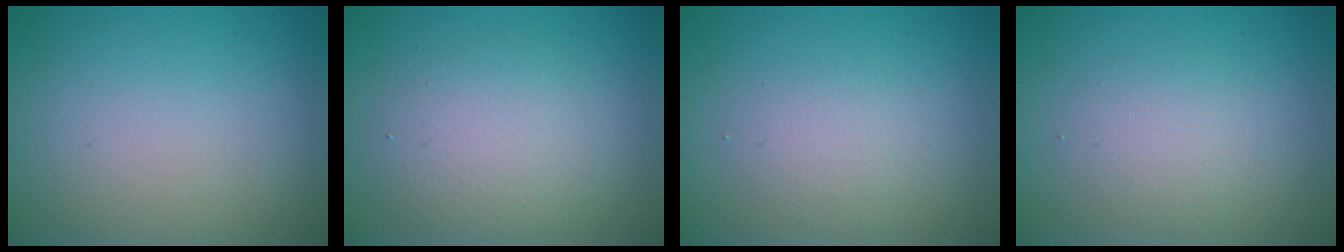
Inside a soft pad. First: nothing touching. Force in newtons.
{"total": 4.0, "press": 4.0, "slide": 0.3}
{"total": 1.9, "press": 1.9, "slide": 0.0}
{"total": 2.2, "press": 2.2, "slide": 0.1}